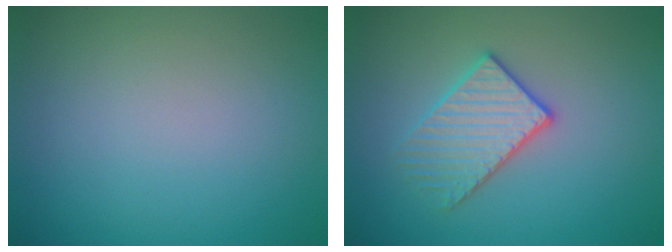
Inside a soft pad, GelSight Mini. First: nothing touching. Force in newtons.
{"total": 3.0, "press": 2.9, "slide": 0.8}